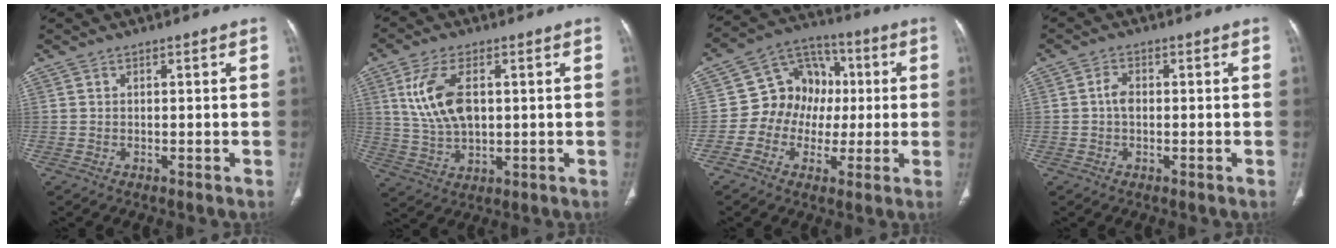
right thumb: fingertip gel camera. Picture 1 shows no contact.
{"total": 10.6, "force": [2.3, 5.8, 8.5], "torque": [-0.169, -0.003, 0.050]}
{"total": 12.0, "force": [-0.3, 10.7, 5.6], "torque": [-0.046, 0.030, -0.014]}
{"total": 4.5, "force": [0.2, 3.1, 3.3], "torque": [-0.055, 0.006, -0.003]}